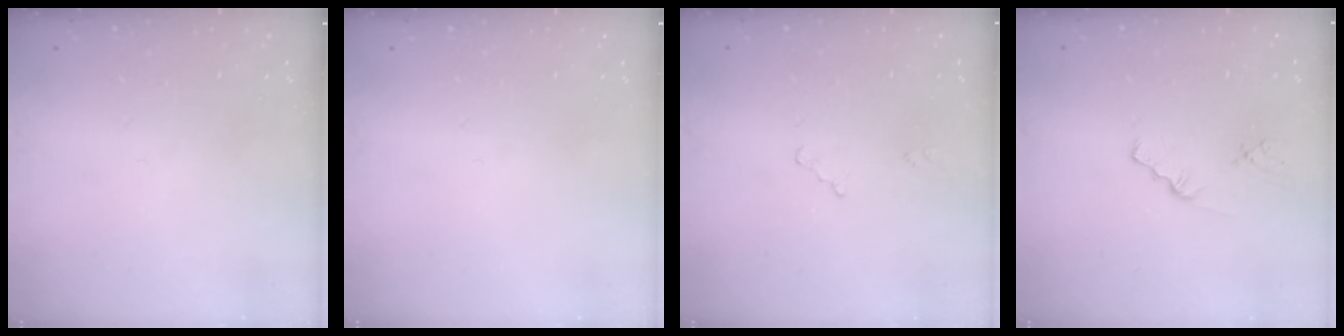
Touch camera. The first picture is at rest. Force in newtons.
{"total": 0.0}
{"total": 0.7, "press": 0.6, "slide": 0.2}
{"total": 1.1, "press": 1.1, "slide": 0.2}